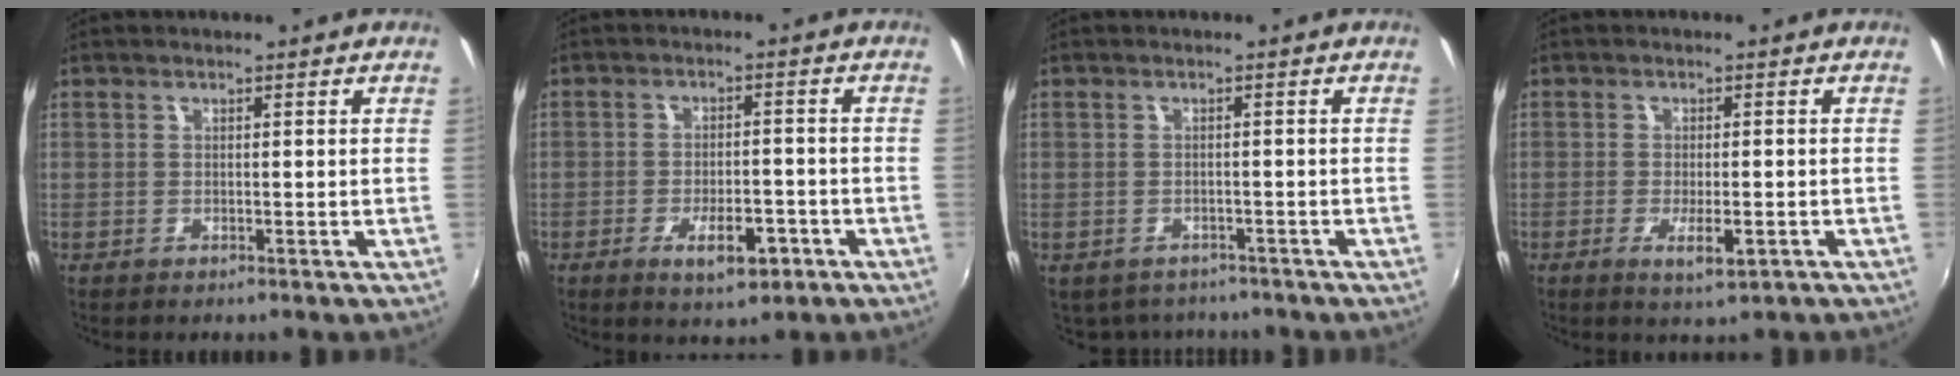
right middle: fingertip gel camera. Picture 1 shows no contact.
{"total": 6.9, "force": [-3.6, 3.0, 5.1], "torque": [-0.099, -0.006, -0.049]}
{"total": 5.7, "force": [-4.8, 2.9, 1.3], "torque": [-0.033, -0.017, -0.064]}
{"total": 4.2, "force": [-2.0, 1.3, 3.4], "torque": [-0.067, -0.012, -0.031]}